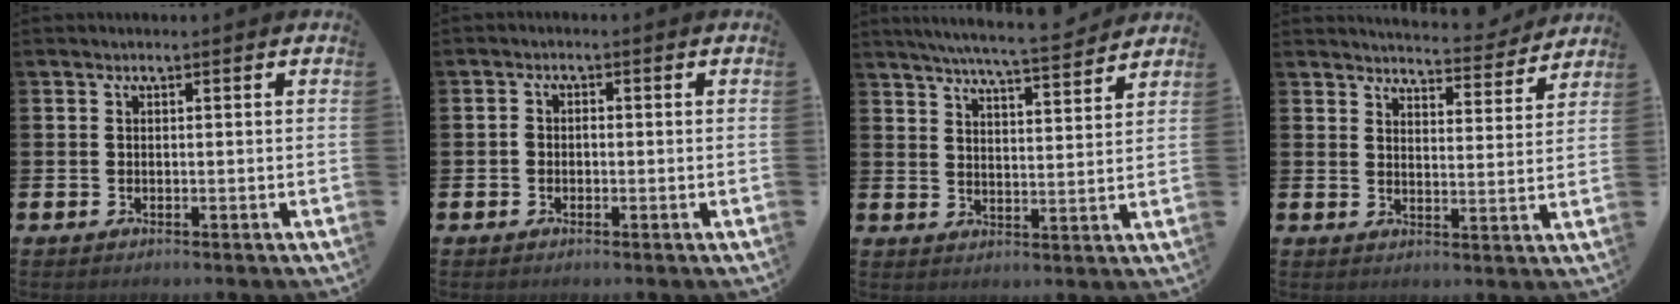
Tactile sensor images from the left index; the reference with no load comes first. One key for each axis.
{"total": 1.4, "fx": -0.5, "fy": 1.1, "fz": 0.8, "tx": -0.015, "ty": 0.007, "tz": -0.012}
{"total": 6.6, "fx": 6.3, "fy": -0.3, "fz": 2.1, "tx": -0.047, "ty": -0.043, "tz": 0.108}
{"total": 4.8, "fx": 4.7, "fy": 0.6, "fz": 0.5, "tx": -0.016, "ty": -0.037, "tz": 0.080}